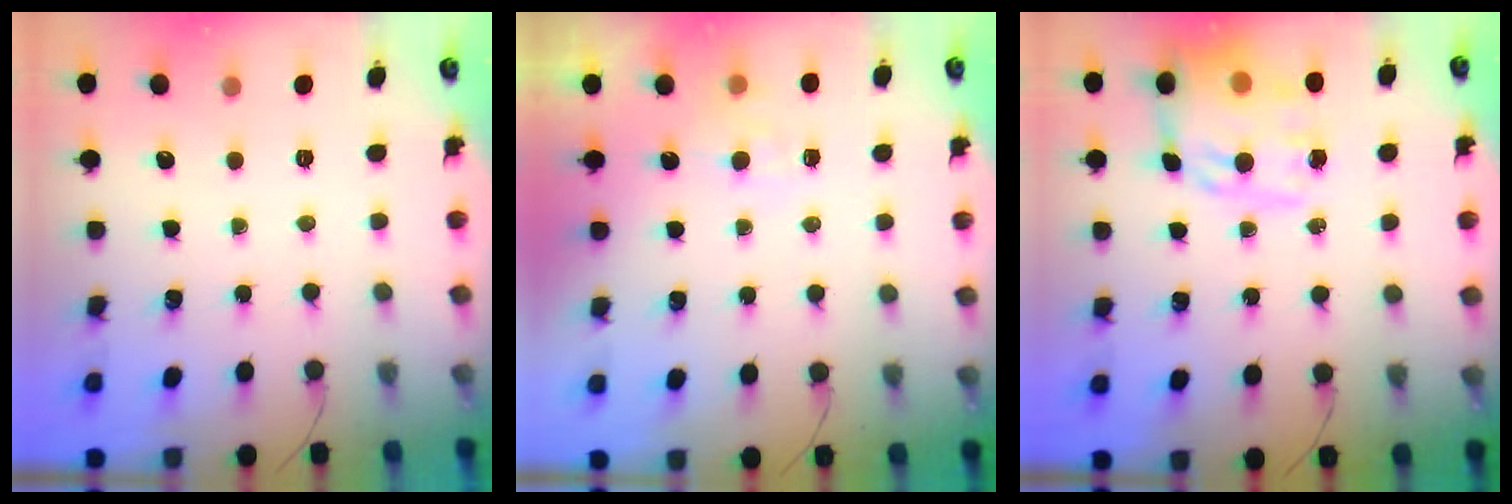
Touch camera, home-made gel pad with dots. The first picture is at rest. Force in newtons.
{"total": 3.1, "press": 2.6, "slide": 1.7}
{"total": 16.6, "press": 16.1, "slide": 4.2}